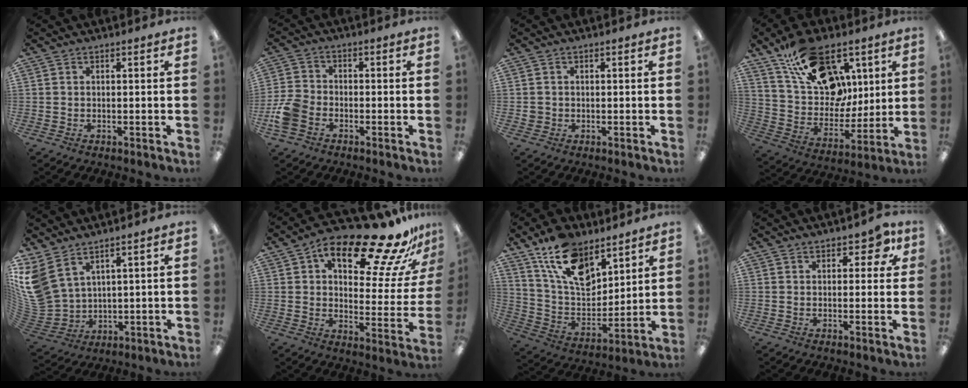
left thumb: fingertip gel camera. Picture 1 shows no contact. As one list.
[{"total": 7.4, "force": [-3.3, 5.2, 4.2], "torque": [-0.089, 0.018, -0.060]}, {"total": 1.7, "force": [-0.3, 1.7, 0.3], "torque": [-0.007, 0.001, -0.008]}, {"total": 20.9, "force": [10.7, 13.7, 11.6], "torque": [-0.191, -0.042, 0.203]}, {"total": 10.9, "force": [5.8, 7.1, 5.9], "torque": [-0.161, -0.033, 0.116]}, {"total": 22.1, "force": [14.3, 8.8, 14.4], "torque": [-0.194, -0.100, 0.228]}, {"total": 16.1, "force": [10.4, 8.6, 8.8], "torque": [-0.168, -0.050, 0.196]}, {"total": 4.8, "force": [2.5, 2.8, 2.9], "torque": [-0.028, -0.006, 0.042]}]